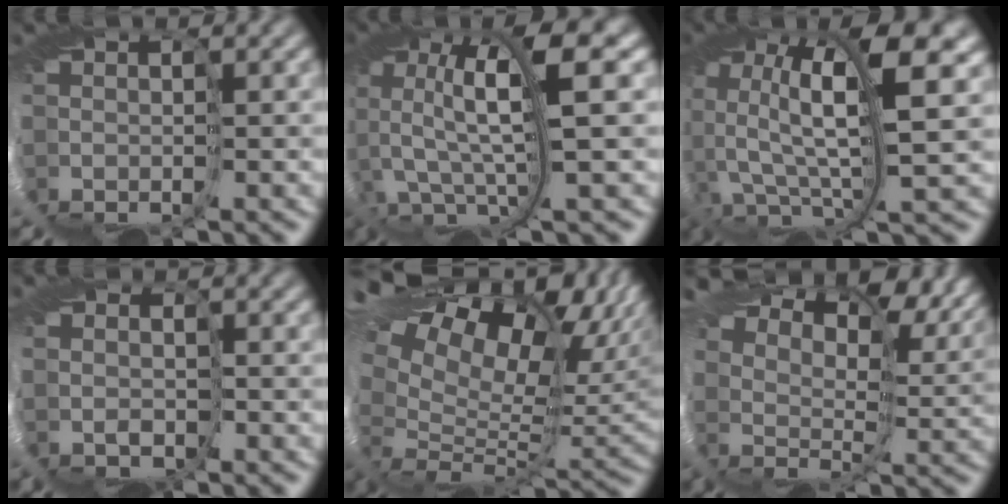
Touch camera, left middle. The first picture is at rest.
{"total": 7.0, "force": [3.8, 0.4, 5.8], "torque": [-0.142, 0.012, 0.054]}
{"total": 9.4, "force": [4.0, 2.7, 8.1], "torque": [-0.197, 0.001, 0.076]}
{"total": 2.1, "force": [1.9, -0.1, -0.8], "torque": [0.013, -0.003, 0.038]}
{"total": 16.7, "force": [13.2, 5.4, 8.7], "torque": [-0.186, 0.056, 0.215]}
{"total": 12.5, "force": [11.0, 2.3, 5.5], "torque": [-0.102, 0.027, 0.171]}